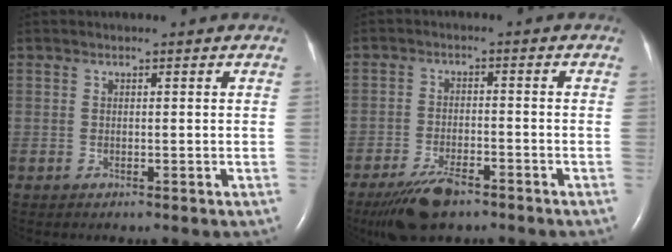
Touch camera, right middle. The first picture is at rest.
{"total": 7.3, "force": [-5.4, 2.1, 4.5], "torque": [-0.092, -0.013, -0.095]}